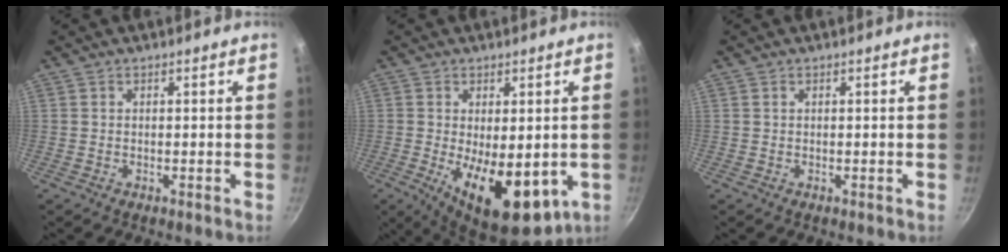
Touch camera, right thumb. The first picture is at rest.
{"total": 14.8, "force": [-2.7, 7.1, 12.7], "torque": [-0.174, -0.021, -0.023]}
{"total": 0.0}